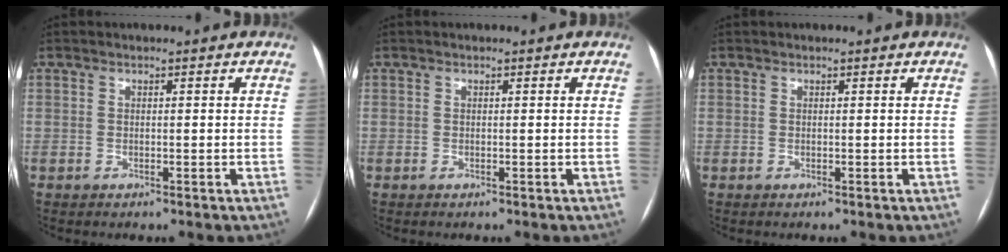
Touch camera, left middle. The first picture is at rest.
{"total": 0.0}
{"total": 0.0}